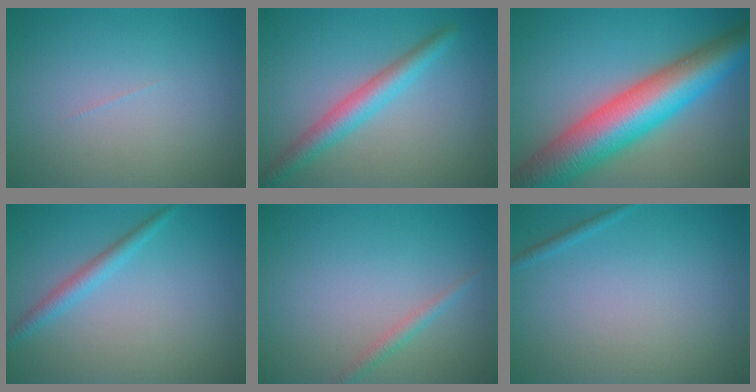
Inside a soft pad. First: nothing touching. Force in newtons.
{"total": 3.4, "press": 3.4, "slide": 0.1}
{"total": 11.7, "press": 11.7, "slide": 0.5}
{"total": 1.9, "press": 1.9, "slide": 0.1}
{"total": 1.2, "press": 1.2, "slide": 0.1}
{"total": 0.6, "press": 0.6, "slide": 0.1}